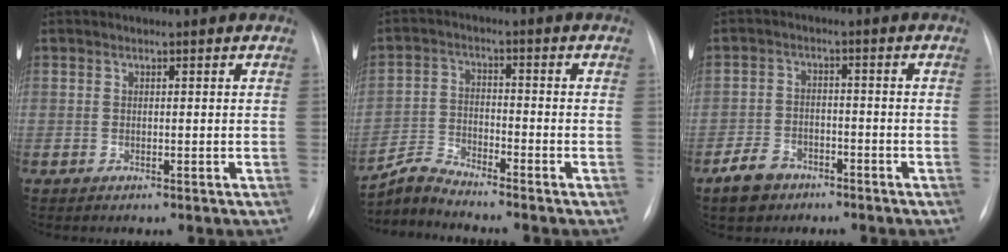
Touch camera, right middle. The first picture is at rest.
{"total": 4.9, "force": [-4.8, -0.7, -0.3], "torque": [-0.005, -0.014, -0.094]}
{"total": 4.6, "force": [-3.2, 3.0, 1.4], "torque": [-0.034, 0.005, -0.053]}